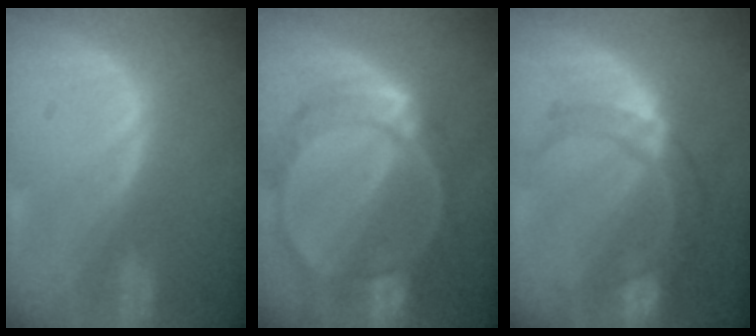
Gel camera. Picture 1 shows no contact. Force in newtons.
{"total": 9.8, "press": 8.4, "slide": 5.0}
{"total": 8.5, "press": 8.1, "slide": 2.7}